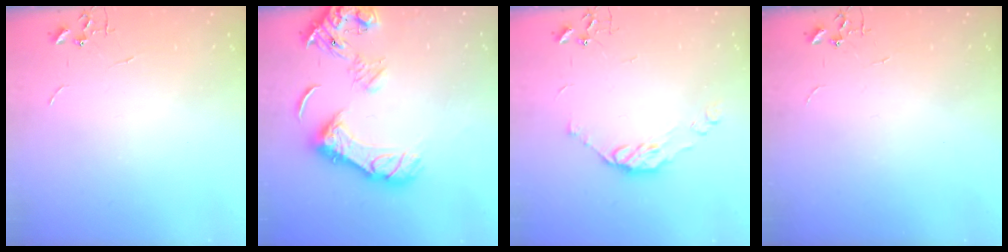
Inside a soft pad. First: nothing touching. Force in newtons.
{"total": 18.4, "press": 18.3, "slide": 2.3}
{"total": 9.0, "press": 9.0, "slide": 1.0}
{"total": 0.0}